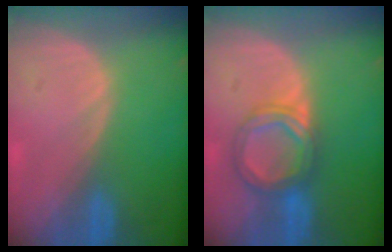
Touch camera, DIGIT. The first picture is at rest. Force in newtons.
{"total": 5.7, "press": 5.7, "slide": 0.3}